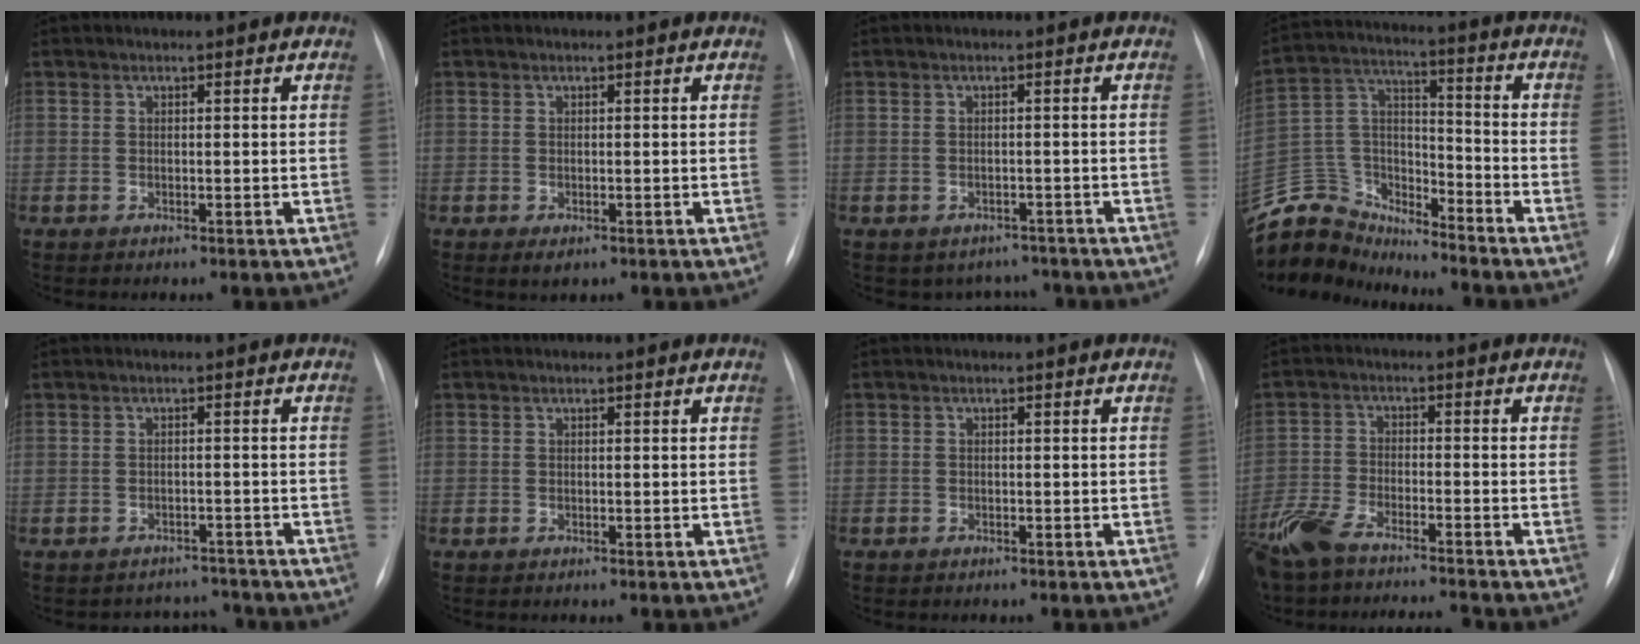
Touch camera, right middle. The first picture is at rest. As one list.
[{"total": 1.3, "force": [-0.6, 0.7, 0.9], "torque": [-0.011, -0.002, -0.003]}, {"total": 4.6, "force": [-3.8, 2.6, 0.2], "torque": [0.011, 0.016, -0.044]}, {"total": 14.4, "force": [-13.9, 3.8, 0.7], "torque": [-0.020, 0.063, -0.259]}, {"total": 4.6, "force": [-4.2, 1.3, -1.2], "torque": [0.017, 0.019, -0.054]}, {"total": 0.0}, {"total": 0.8, "force": [-0.6, 0.6, 0.0], "torque": [-0.007, 0.005, -0.011]}, {"total": 11.8, "force": [-10.2, 1.9, 5.7], "torque": [-0.114, -0.008, -0.176]}]